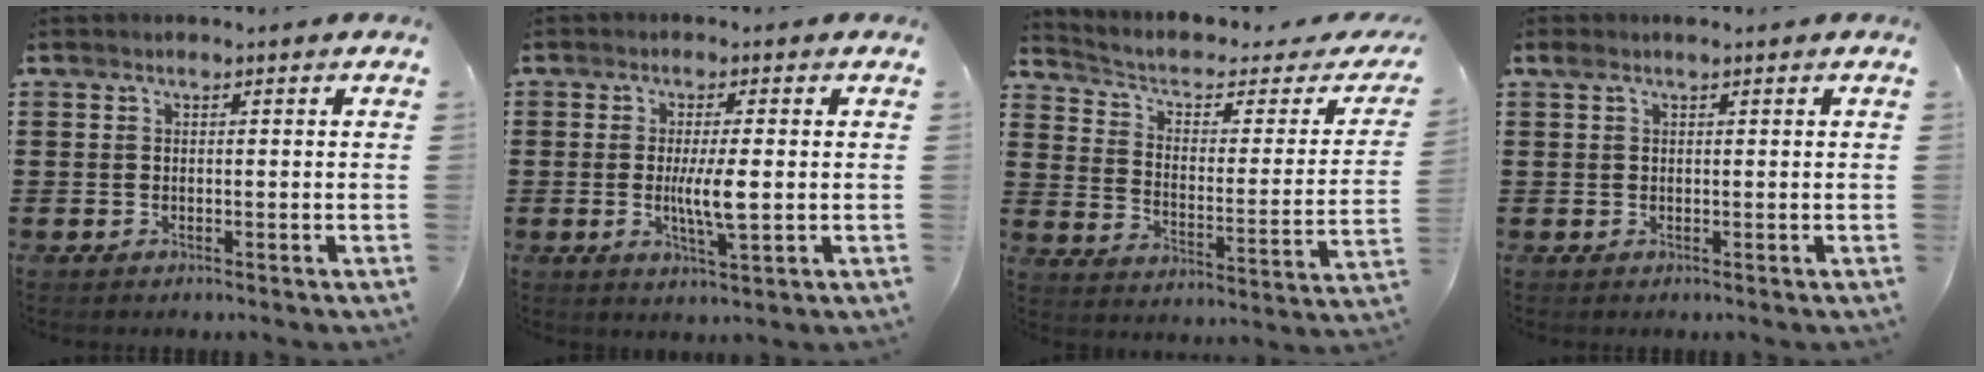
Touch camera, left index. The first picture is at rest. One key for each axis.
{"total": 5.7, "fx": -0.1, "fy": 0.8, "fz": 5.6, "tx": -0.114, "ty": -0.008, "tz": -0.009}
{"total": 3.9, "fx": 2.3, "fy": 1.7, "fz": 2.7, "tx": -0.066, "ty": -0.018, "tz": 0.030}
{"total": 1.0, "fx": 0.6, "fy": 0.3, "fz": 0.8, "tx": -0.016, "ty": 0.003, "tz": 0.010}